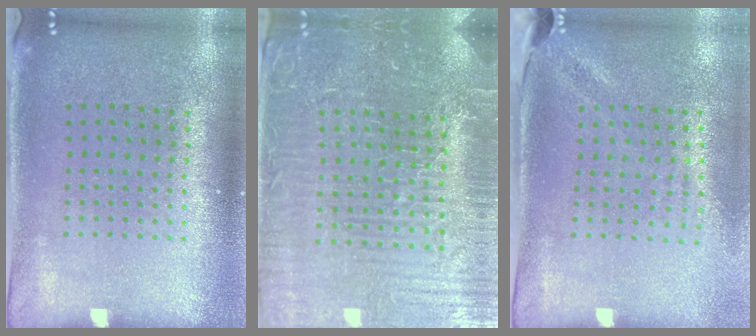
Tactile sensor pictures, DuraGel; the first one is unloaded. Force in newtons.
{"total": 5.2, "press": 4.9, "slide": 1.7}
{"total": 2.0, "press": 1.6, "slide": 1.2}